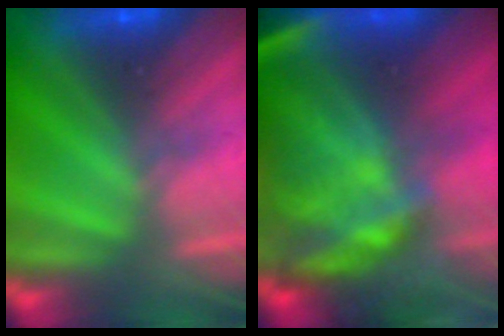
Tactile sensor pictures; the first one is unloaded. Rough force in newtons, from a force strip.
{"total": 11.1}